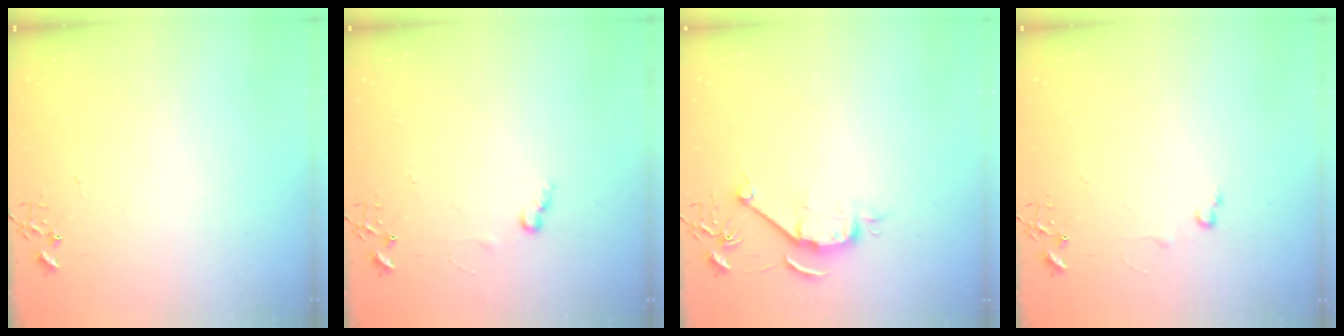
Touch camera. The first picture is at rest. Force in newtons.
{"total": 6.0, "press": 5.9, "slide": 0.7}
{"total": 7.9, "press": 7.9, "slide": 0.9}
{"total": 4.2, "press": 4.2, "slide": 0.6}